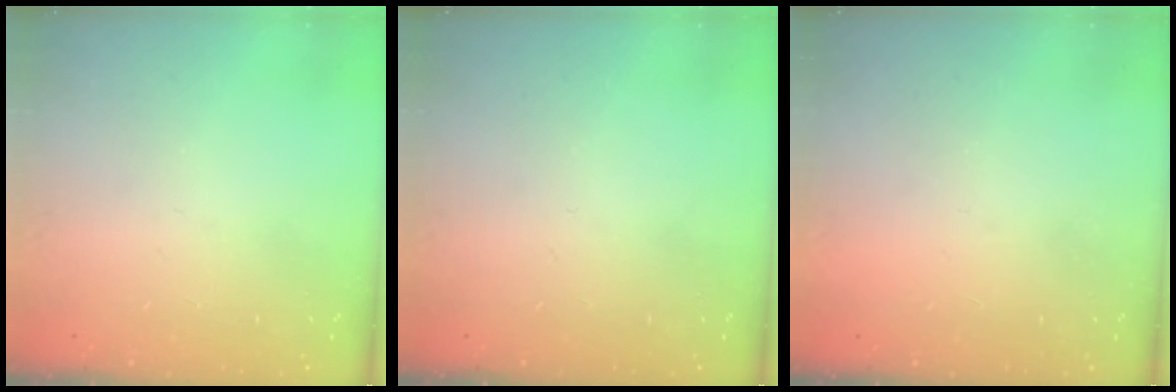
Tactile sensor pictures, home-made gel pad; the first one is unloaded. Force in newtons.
{"total": 0.0}
{"total": 1.5, "press": 1.5, "slide": 0.1}